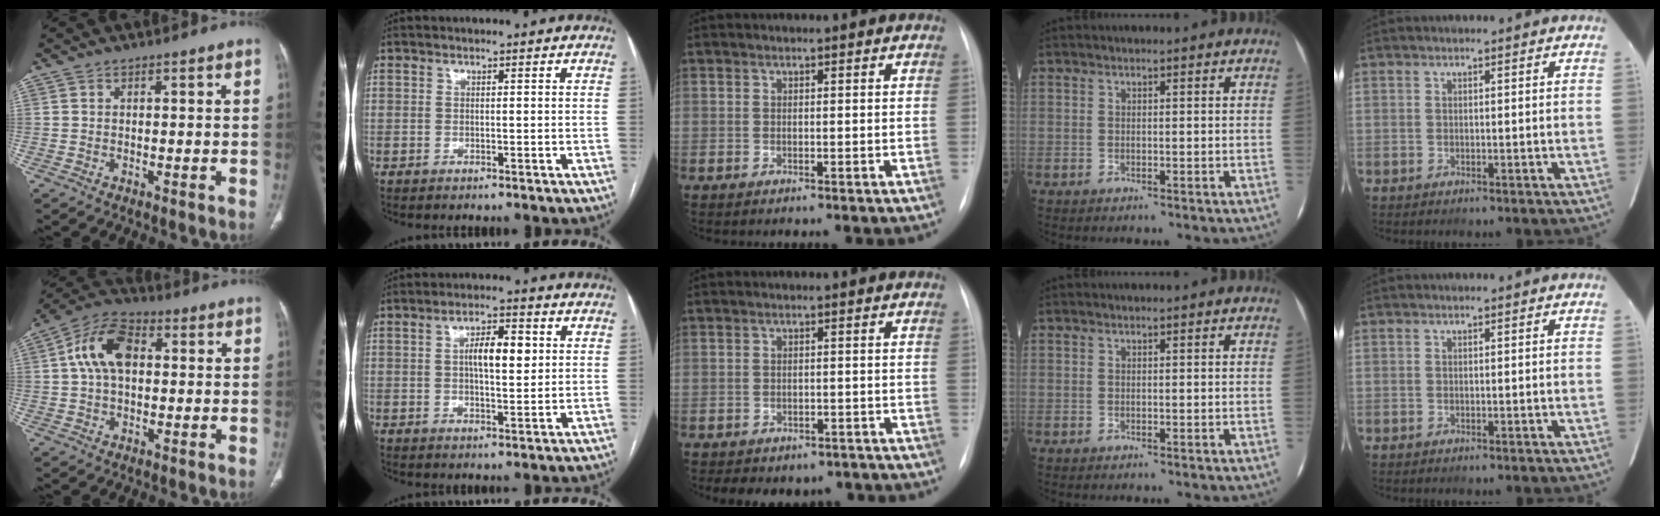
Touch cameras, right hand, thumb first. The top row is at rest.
{"thumb": {"total": 11.0, "force": [1.7, 6.8, 8.5], "torque": [-0.156, 0.026, 0.024]}, "index": {"total": 6.5, "force": [1.2, 2.2, 6.0], "torque": [-0.105, 0.013, 0.020]}, "middle": {"total": 8.1, "force": [-6.5, 4.4, 2.2], "torque": [-0.023, 0.014, -0.072]}}